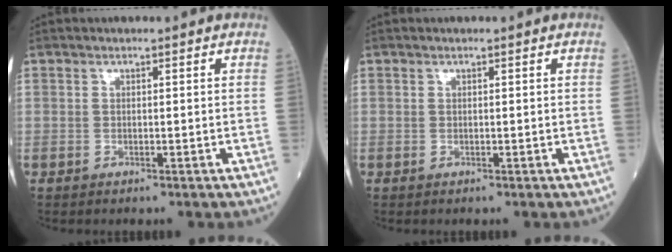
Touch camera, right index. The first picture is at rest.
{"total": 0.0}